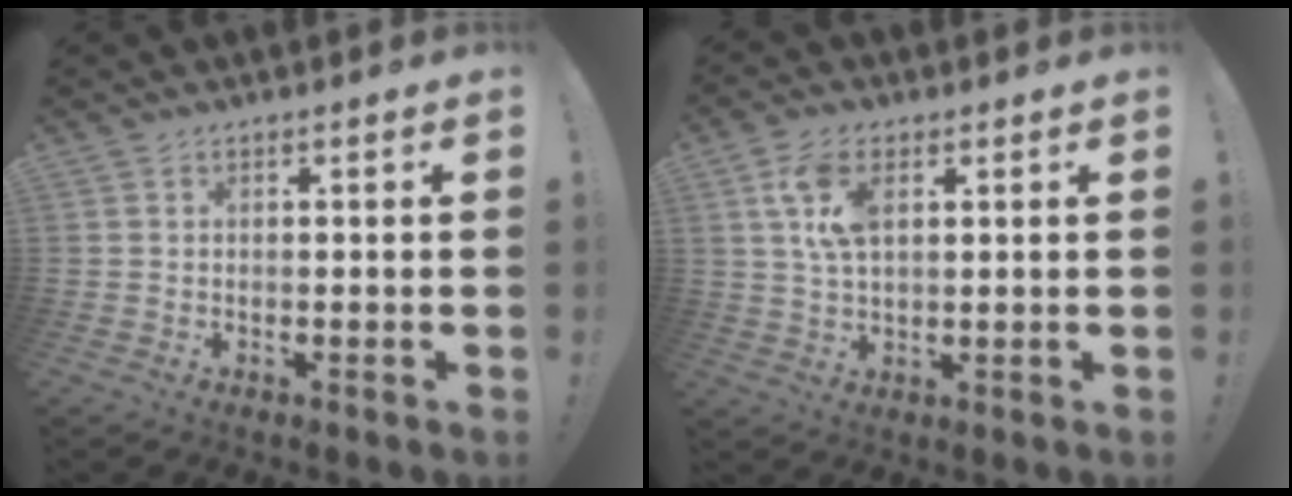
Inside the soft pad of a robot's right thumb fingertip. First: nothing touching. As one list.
[{"total": 9.0, "force": [3.1, 4.8, 6.9], "torque": [-0.140, 0.003, 0.055]}]